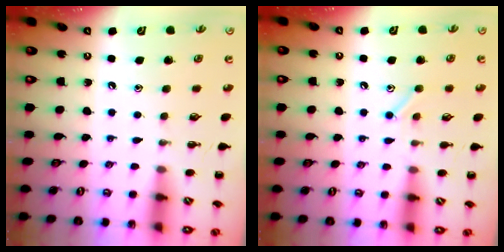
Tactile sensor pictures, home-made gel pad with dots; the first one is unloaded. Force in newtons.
{"total": 6.8, "press": 6.8, "slide": 0.8}